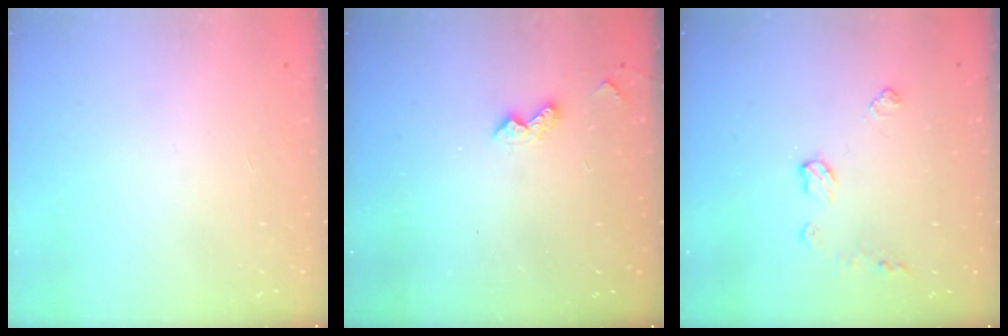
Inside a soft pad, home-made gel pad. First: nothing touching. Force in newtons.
{"total": 5.3, "press": 5.2, "slide": 0.7}
{"total": 6.5, "press": 6.5, "slide": 0.2}